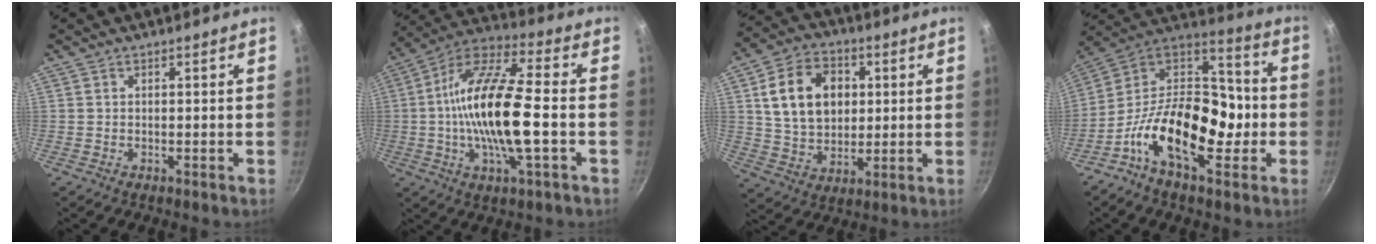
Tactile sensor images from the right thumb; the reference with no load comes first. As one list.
[{"total": 19.1, "force": [-2.0, 5.7, 18.2], "torque": [-0.341, 0.028, -0.055]}, {"total": 15.3, "force": [3.2, 11.3, 9.8], "torque": [-0.147, 0.002, 0.056]}, {"total": 22.5, "force": [-5.9, 12.8, 17.5], "torque": [-0.255, 0.057, -0.125]}]